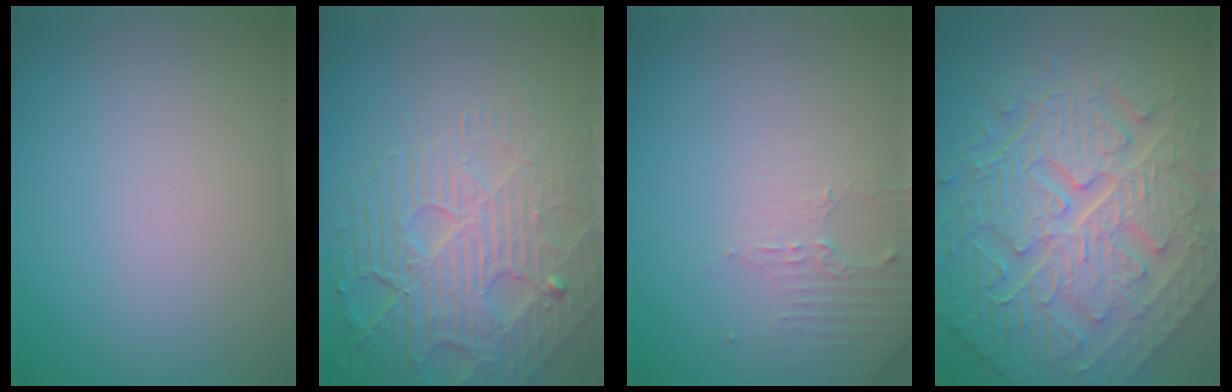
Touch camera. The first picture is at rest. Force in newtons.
{"total": 8.6, "press": 5.8, "slide": 6.4}
{"total": 2.2, "press": 2.1, "slide": 0.6}
{"total": 9.2, "press": 7.5, "slide": 5.4}